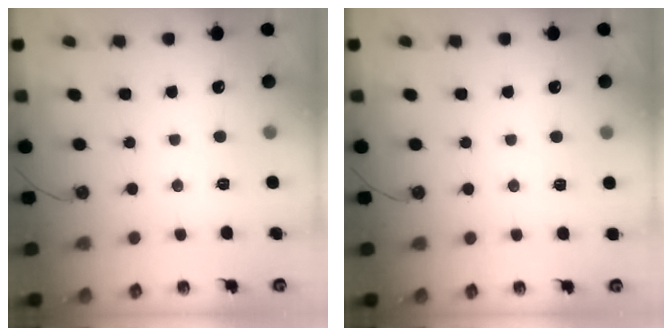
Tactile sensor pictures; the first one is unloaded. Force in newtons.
{"total": 2.6, "press": 1.9, "slide": 1.8}